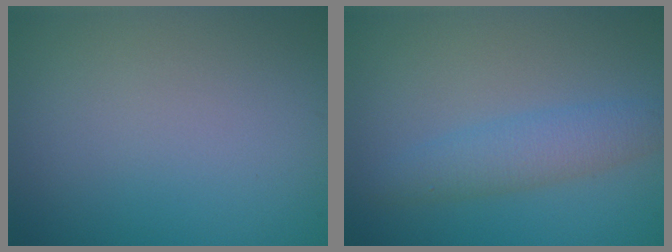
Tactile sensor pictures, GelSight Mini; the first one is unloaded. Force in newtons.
{"total": 3.0, "press": 3.0, "slide": 0.1}